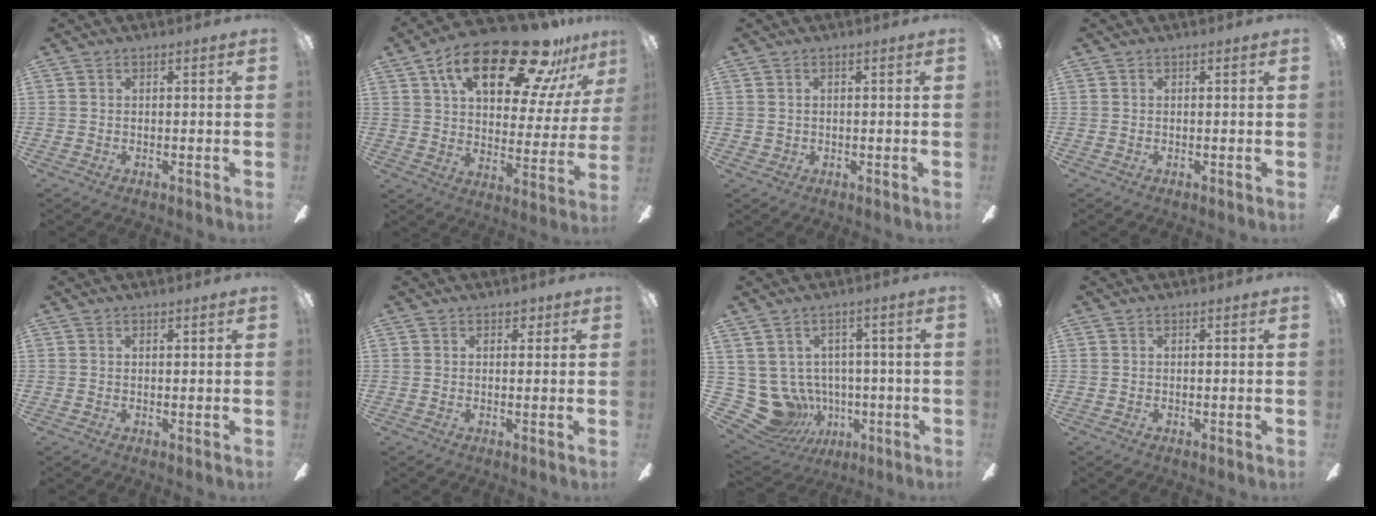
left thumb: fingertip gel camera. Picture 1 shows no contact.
{"total": 25.2, "force": [15.0, 10.6, 17.2], "torque": [-0.263, -0.079, 0.245]}
{"total": 1.2, "force": [0.3, 1.2, 0.2], "torque": [-0.006, 0.005, 0.004]}
{"total": 0.0}
{"total": 0.7, "force": [0.6, 0.2, 0.3], "torque": [-0.008, 0.001, 0.010]}
{"total": 1.9, "force": [1.1, 1.2, 0.9], "torque": [-0.002, -0.003, 0.016]}
{"total": 11.8, "force": [-1.5, 10.9, 4.4], "torque": [-0.143, -0.009, -0.012]}
{"total": 0.0}